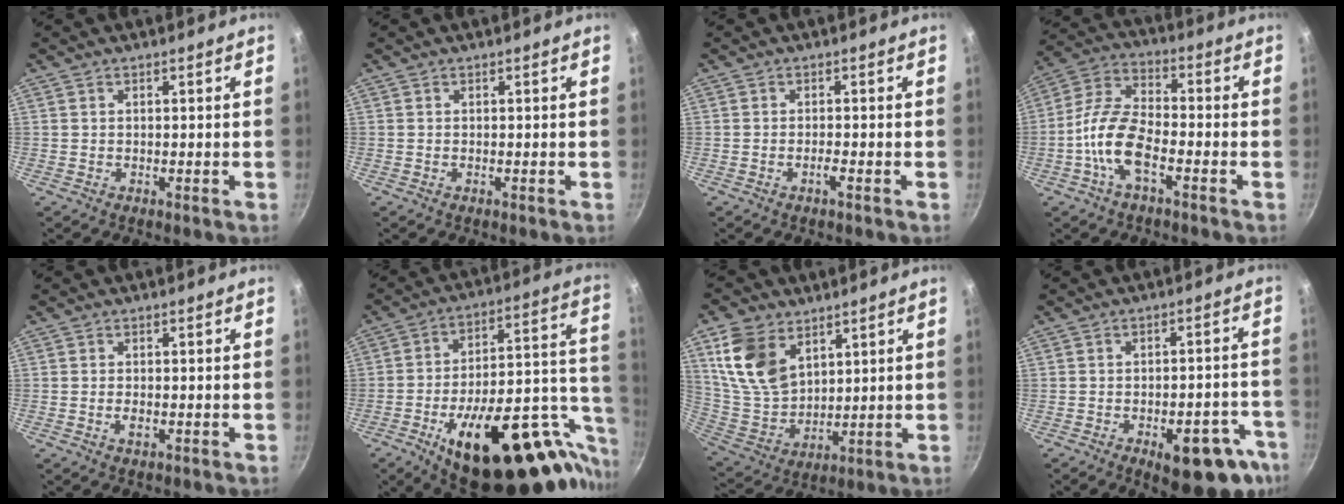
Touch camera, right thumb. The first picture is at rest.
{"total": 0.0}
{"total": 1.3, "force": [-0.7, 0.1, 1.0], "torque": [-0.025, 0.006, -0.016]}
{"total": 11.1, "force": [-4.2, 4.9, 9.1], "torque": [-0.178, 0.036, -0.097]}
{"total": 1.7, "force": [-0.5, 0.9, 1.4], "torque": [-0.028, -0.001, -0.009]}
{"total": 34.1, "force": [-13.4, 15.5, 27.2], "torque": [-0.320, 0.054, -0.182]}
{"total": 14.2, "force": [6.8, 9.2, 8.4], "torque": [-0.145, -0.030, 0.148]}
{"total": 14.5, "force": [-7.3, 6.4, 10.8], "torque": [-0.078, 0.035, -0.087]}